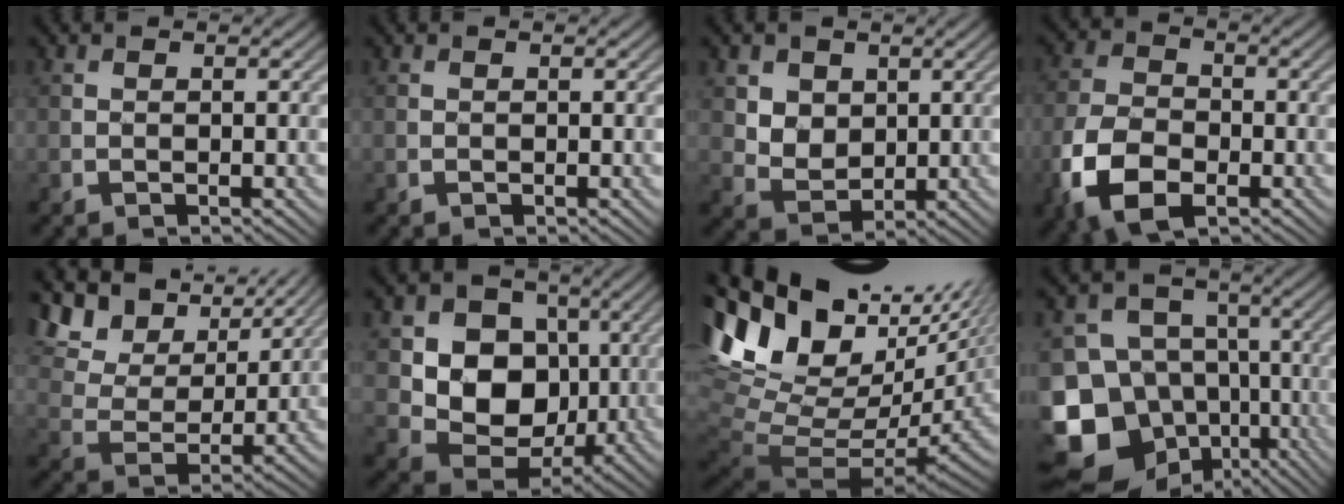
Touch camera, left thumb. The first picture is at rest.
{"total": 0.0}
{"total": 4.9, "force": [2.2, 3.8, 2.0], "torque": [-0.066, -0.020, 0.047]}
{"total": 9.9, "force": [-4.4, 6.1, 6.5], "torque": [-0.163, -0.018, -0.092]}
{"total": 13.9, "force": [9.3, 7.0, 7.6], "torque": [-0.198, 0.013, 0.147]}
{"total": 10.7, "force": [1.6, 8.9, 5.8], "torque": [-0.124, -0.007, 0.016]}
{"total": 17.4, "force": [4.7, 9.4, 13.9], "torque": [-0.237, 0.001, 0.133]}
{"total": 19.1, "force": [-8.7, 15.3, 7.3], "torque": [-0.206, -0.030, -0.133]}